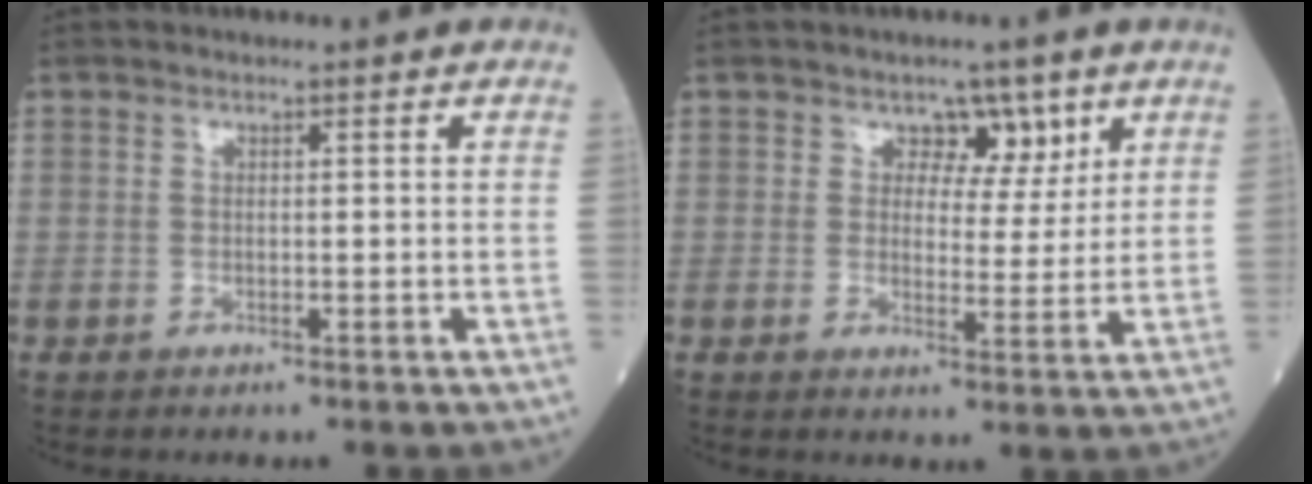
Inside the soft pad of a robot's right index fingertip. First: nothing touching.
{"total": 4.7, "force": [2.6, 3.1, 2.4], "torque": [-0.018, 0.001, 0.035]}